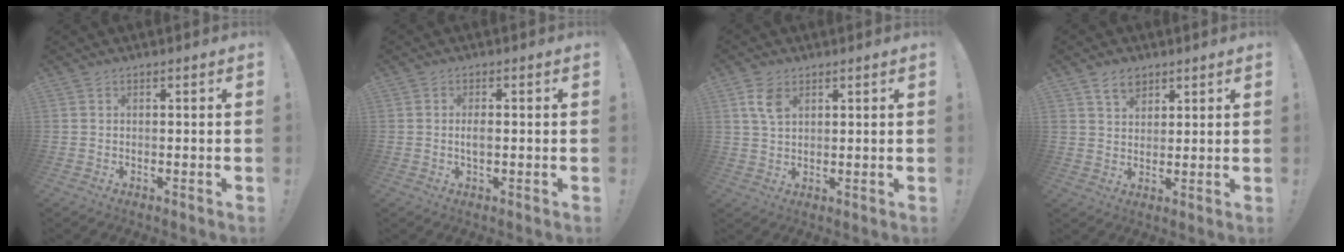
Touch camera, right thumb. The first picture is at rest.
{"total": 2.4, "force": [-0.3, 0.9, 2.1], "torque": [-0.039, -0.003, -0.010]}
{"total": 5.8, "force": [2.6, 3.4, 4.0], "torque": [-0.073, -0.003, 0.051]}
{"total": 5.6, "force": [3.7, 3.5, 2.3], "torque": [-0.042, -0.008, 0.069]}